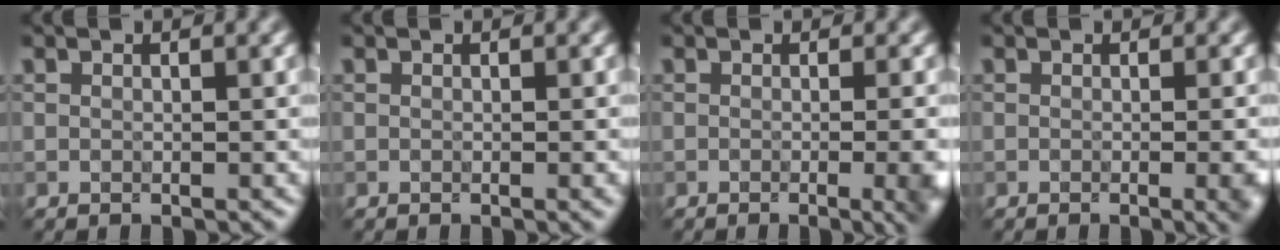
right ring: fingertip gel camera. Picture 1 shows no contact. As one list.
[{"total": 0.9, "force": [-0.1, 0.3, 0.8], "torque": [-0.001, -0.003, -0.003]}, {"total": 7.3, "force": [-1.1, 3.4, 6.4], "torque": [-0.007, 0.017, -0.010]}, {"total": 3.4, "force": [-0.7, 1.3, 3.1], "torque": [-0.005, 0.007, -0.005]}]